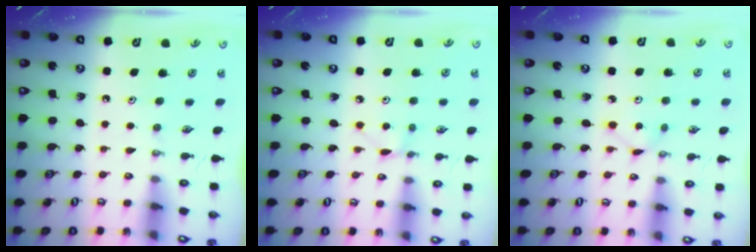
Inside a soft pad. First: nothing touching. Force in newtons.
{"total": 2.6, "press": 2.6, "slide": 0.3}
{"total": 2.0, "press": 2.0, "slide": 0.2}